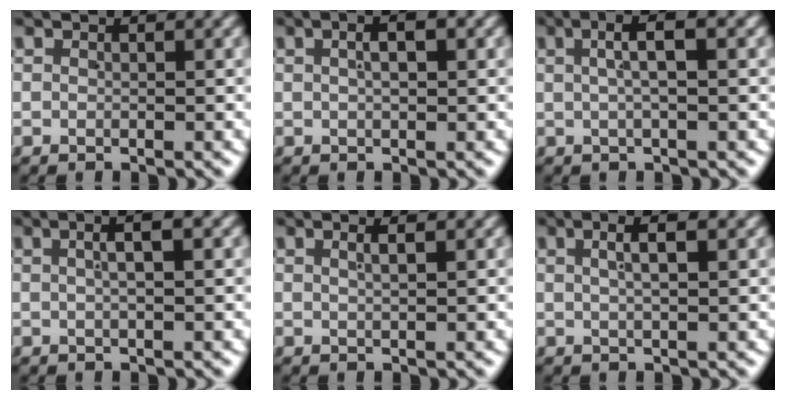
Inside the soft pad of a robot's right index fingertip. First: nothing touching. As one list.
[{"total": 2.5, "force": [0.7, 0.8, 2.3], "torque": [-0.026, 0.010, 0.009]}, {"total": 3.9, "force": [1.2, 0.6, 3.6], "torque": [-0.049, 0.017, 0.017]}, {"total": 2.8, "force": [0.9, 0.3, 2.7], "torque": [-0.035, 0.014, 0.013]}, {"total": 1.4, "force": [0.5, -0.3, 1.3], "torque": [-0.016, 0.006, 0.011]}, {"total": 2.7, "force": [1.1, 0.3, 2.5], "torque": [-0.032, 0.012, 0.018]}]